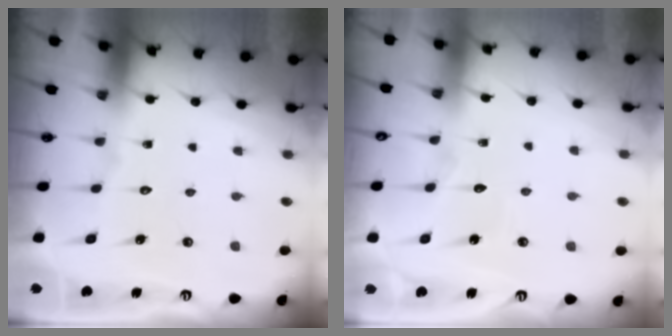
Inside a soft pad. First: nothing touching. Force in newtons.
{"total": 3.0, "press": 3.0, "slide": 0.3}